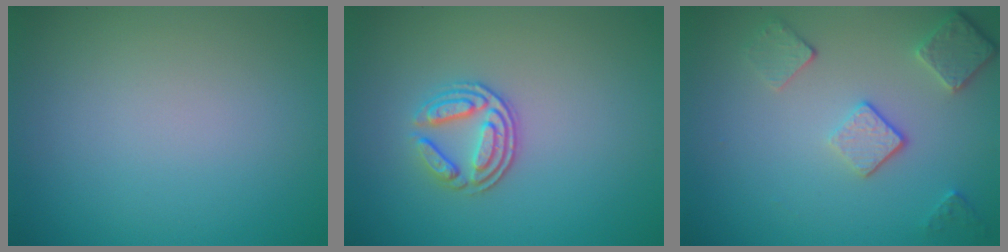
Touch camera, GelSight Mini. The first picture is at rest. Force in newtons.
{"total": 3.0, "press": 2.5, "slide": 1.6}
{"total": 3.7, "press": 3.0, "slide": 2.3}